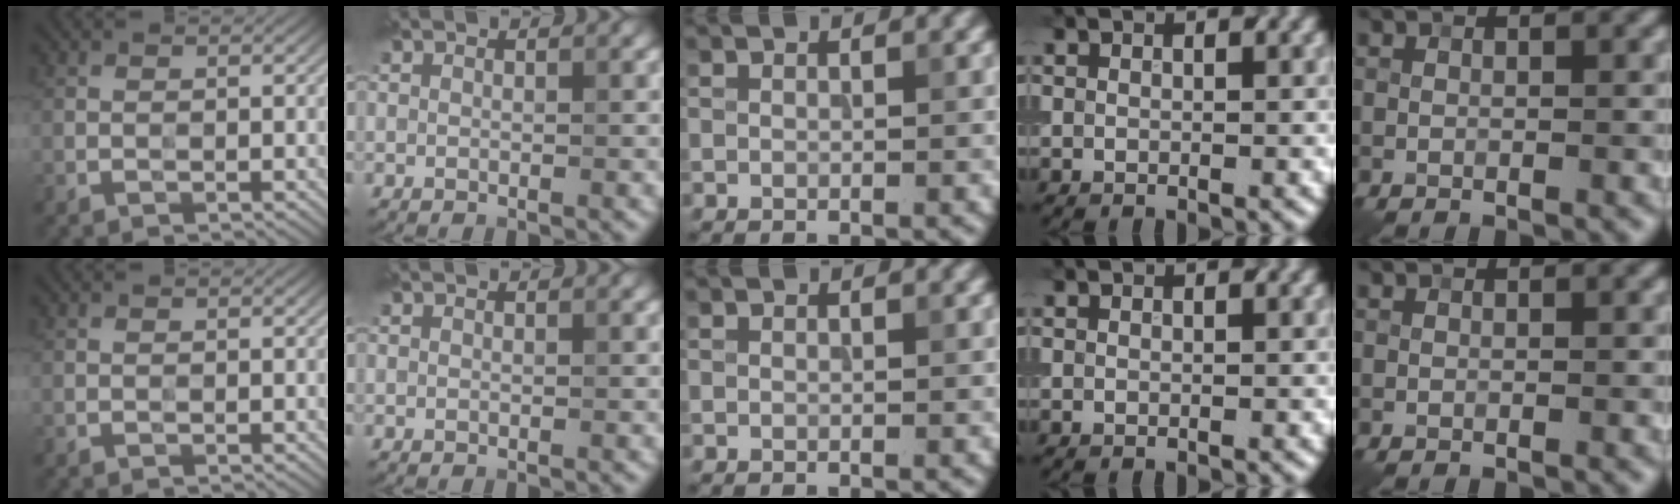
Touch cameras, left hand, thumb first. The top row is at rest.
{}